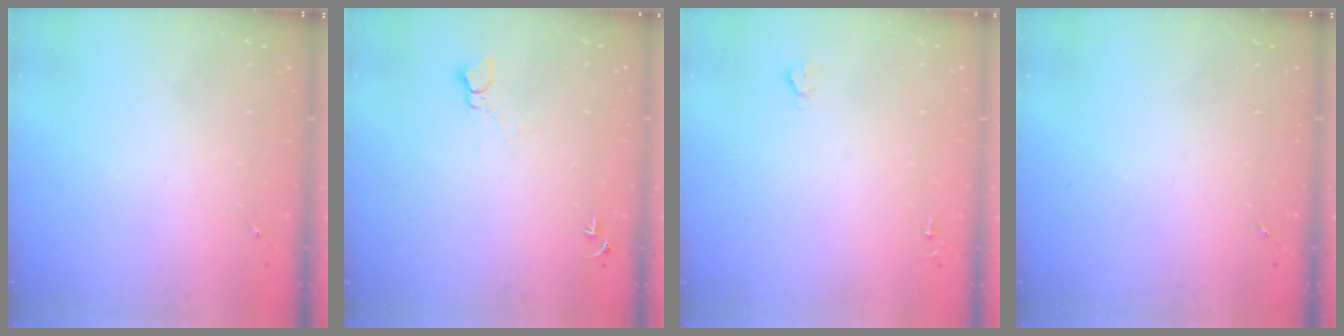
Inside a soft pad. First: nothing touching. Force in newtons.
{"total": 4.6, "press": 4.6, "slide": 0.5}
{"total": 1.6, "press": 1.6, "slide": 0.2}
{"total": 0.0}